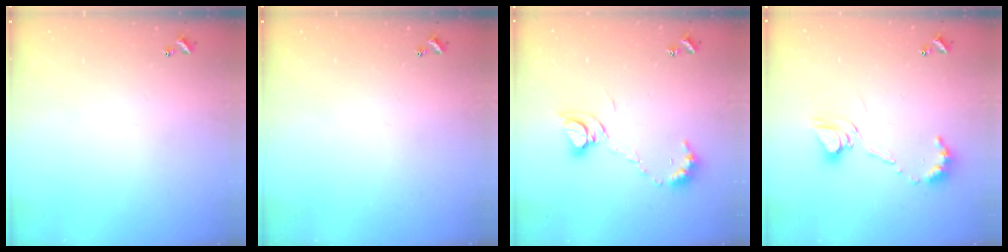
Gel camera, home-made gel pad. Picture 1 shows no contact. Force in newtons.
{"total": 0.0}
{"total": 9.3, "press": 9.3, "slide": 1.0}
{"total": 12.5, "press": 12.4, "slide": 1.7}